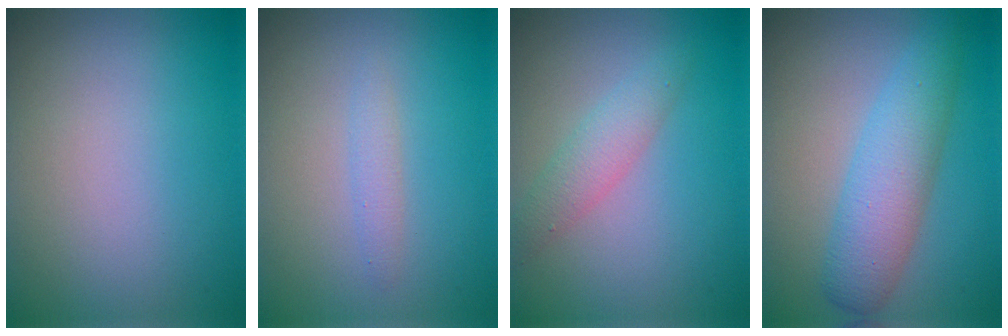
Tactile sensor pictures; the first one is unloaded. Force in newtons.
{"total": 1.2, "press": 1.2, "slide": 0.1}
{"total": 2.3, "press": 2.3, "slide": 0.1}
{"total": 5.0, "press": 5.0, "slide": 0.2}